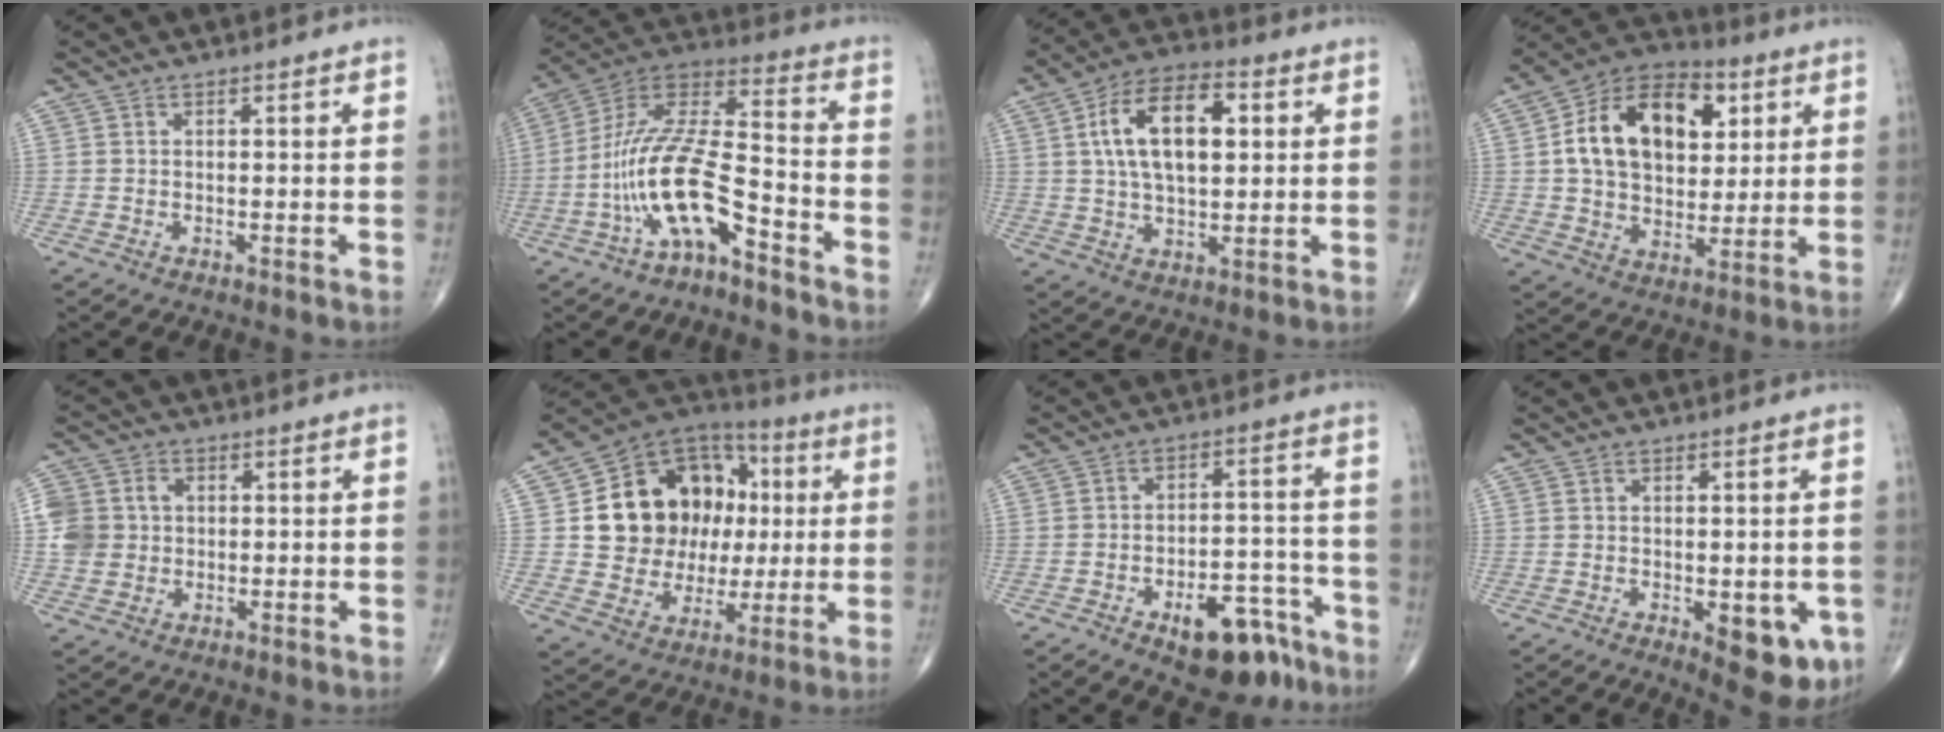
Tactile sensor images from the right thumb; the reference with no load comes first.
{"total": 15.8, "force": [-7.4, 5.5, 12.8], "torque": [-0.256, 0.079, -0.138]}
{"total": 15.0, "force": [3.2, 7.9, 12.3], "torque": [-0.206, 0.012, 0.053]}
{"total": 20.2, "force": [5.1, 13.5, 14.2], "torque": [-0.204, 0.004, 0.083]}
{"total": 8.6, "force": [0.6, 7.7, 3.7], "torque": [-0.073, 0.012, 0.011]}
{"total": 21.4, "force": [3.1, 16.7, 13.1], "torque": [-0.161, 0.025, 0.064]}
{"total": 12.6, "force": [-7.7, 6.0, 7.9], "torque": [-0.082, 0.064, -0.105]}
{"total": 9.2, "force": [-2.7, 4.1, 7.8], "torque": [-0.072, -0.012, -0.025]}